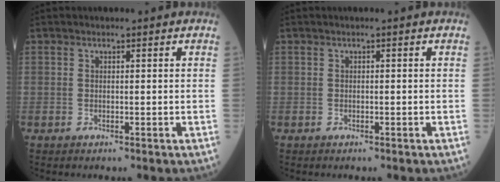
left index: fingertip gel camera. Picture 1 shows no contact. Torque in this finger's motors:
{"motor_torque": [-0.01, 0.01, 0.00, 0.00]}